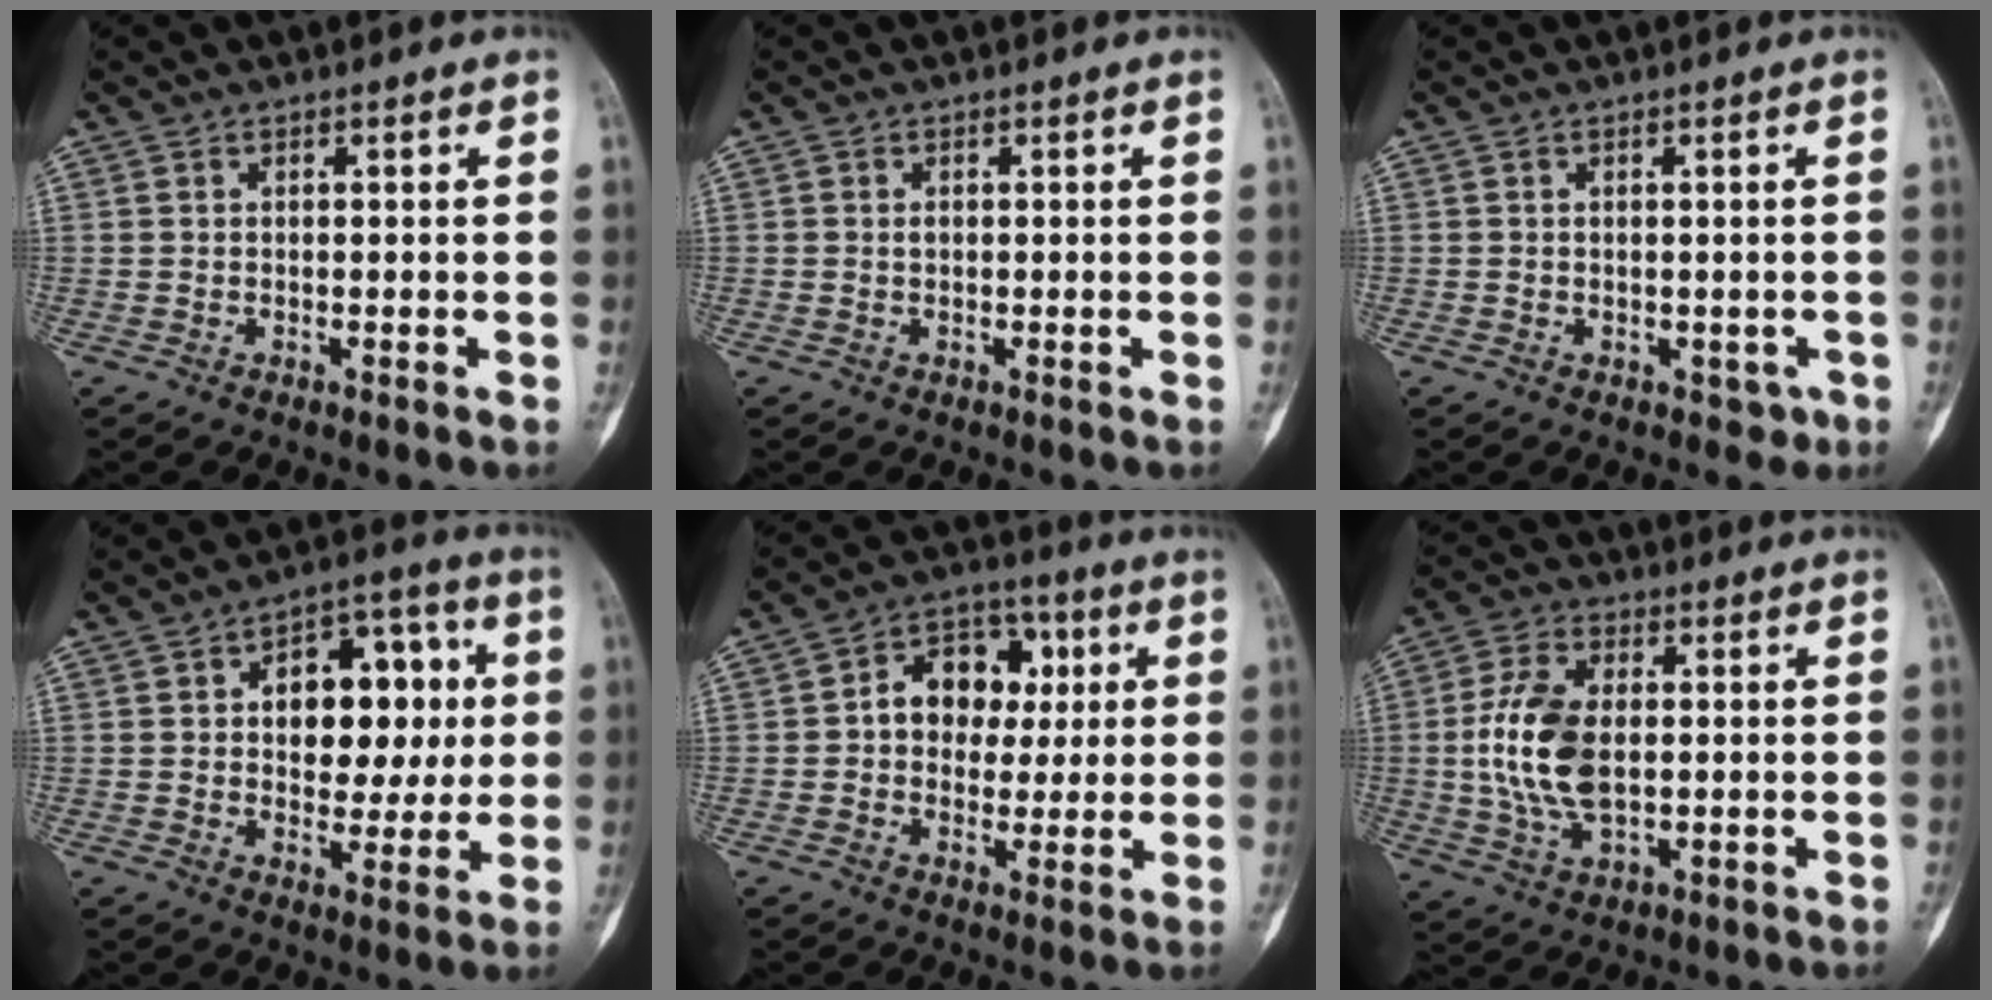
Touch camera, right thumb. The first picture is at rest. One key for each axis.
{"total": 0.6, "fx": 0.1, "fy": 0.4, "fz": 0.4, "tx": -0.005, "ty": 0.001, "tz": 0.001}
{"total": 2.0, "fx": -0.4, "fy": 1.7, "fz": 1.1, "tx": 0.000, "ty": 0.002, "tz": 0.001}
{"total": 14.6, "fx": 2.5, "fy": 9.2, "fz": 11.1, "tx": -0.097, "ty": 0.014, "tz": 0.033}
{"total": 11.3, "fx": 1.8, "fy": 8.6, "fz": 7.1, "tx": -0.056, "ty": 0.017, "tz": 0.020}
{"total": 12.7, "fx": 0.2, "fy": 7.3, "fz": 10.3, "tx": -0.209, "ty": 0.003, "tz": 0.008}